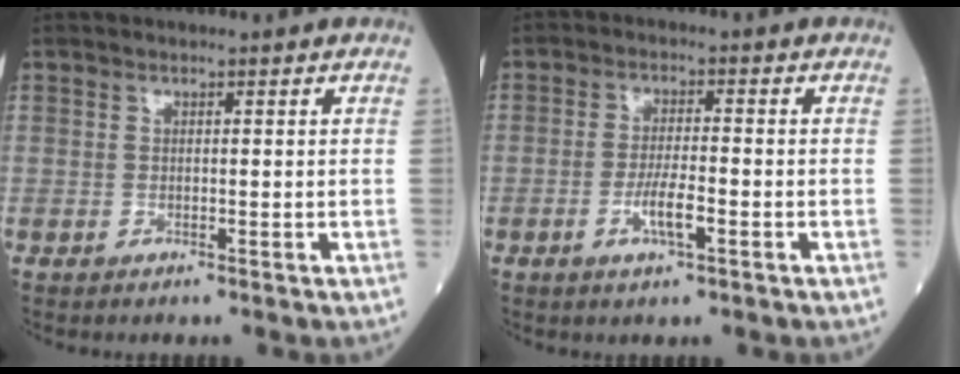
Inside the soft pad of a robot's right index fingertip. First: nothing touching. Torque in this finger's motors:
{"motor_torque": [0.16, -0.20, 0.48, 0.12]}